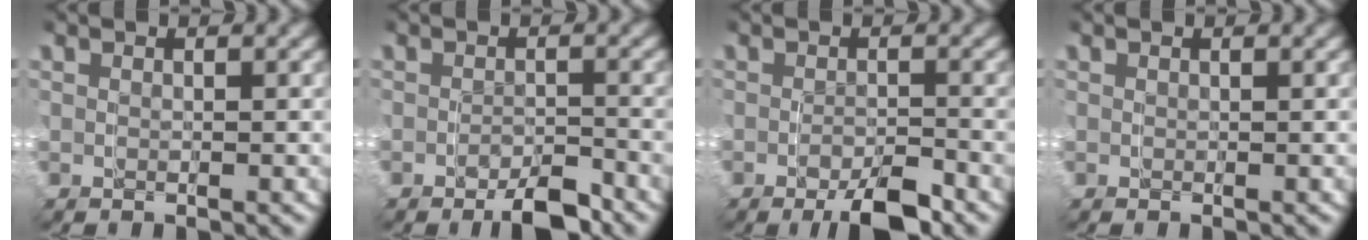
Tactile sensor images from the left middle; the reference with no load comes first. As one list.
[{"total": 2.2, "force": [-2.0, 0.2, 0.8], "torque": [-0.006, 0.002, -0.039]}, {"total": 2.8, "force": [-2.0, 0.4, 1.9], "torque": [-0.025, -0.005, -0.036]}, {"total": 0.0}]